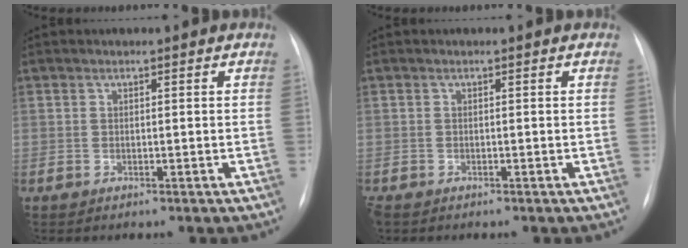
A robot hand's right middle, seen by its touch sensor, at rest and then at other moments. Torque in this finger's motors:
{"motor_torque": [0.20, -0.22, 0.00, 0.00]}